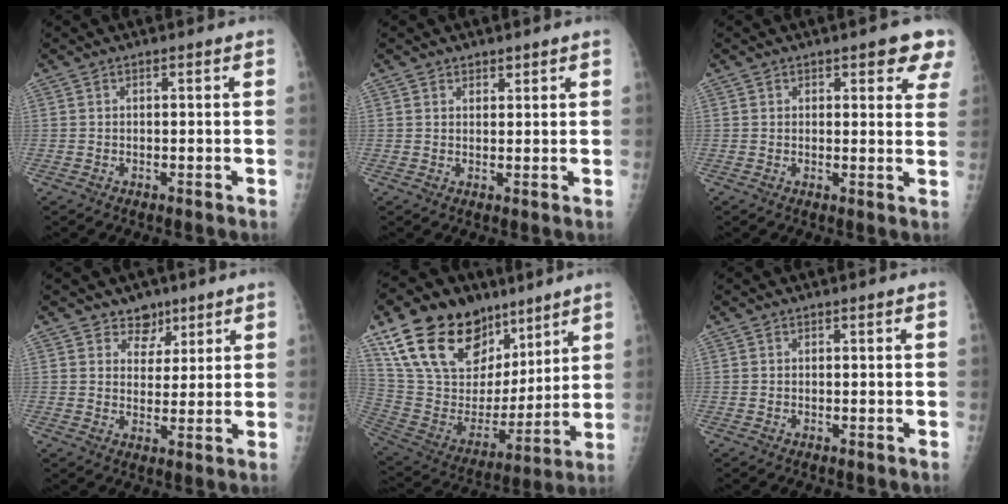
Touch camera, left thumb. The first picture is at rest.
{"total": 1.5, "force": [1.1, 1.0, -0.1], "torque": [0.024, -0.005, 0.011]}
{"total": 6.2, "force": [4.0, 3.0, 3.6], "torque": [0.002, -0.016, 0.036]}
{"total": 4.8, "force": [3.3, 3.5, 0.5], "torque": [0.026, -0.018, 0.050]}
{"total": 26.0, "force": [16.0, 15.5, 13.3], "torque": [-0.200, -0.027, 0.293]}
{"total": 0.0}